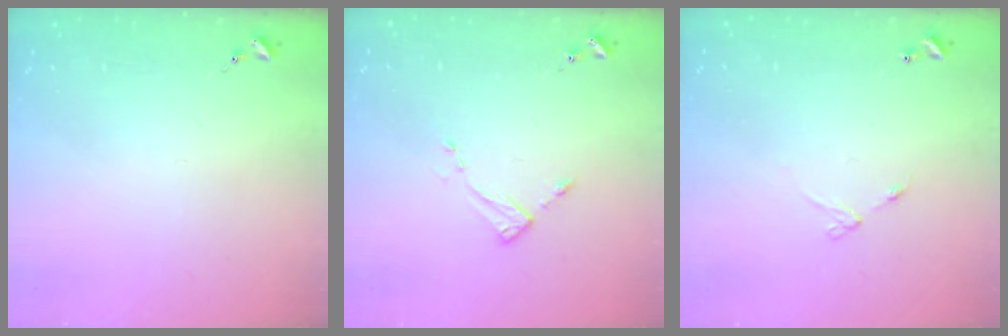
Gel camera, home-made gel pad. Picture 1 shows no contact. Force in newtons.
{"total": 2.6, "press": 2.6, "slide": 0.4}
{"total": 4.6, "press": 4.6, "slide": 0.5}